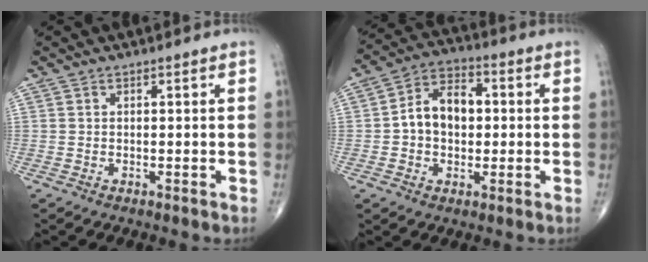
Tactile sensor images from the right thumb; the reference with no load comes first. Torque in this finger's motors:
{"motor_torque": [0.93, 0.93, 0.54, -0.40, 0.30]}